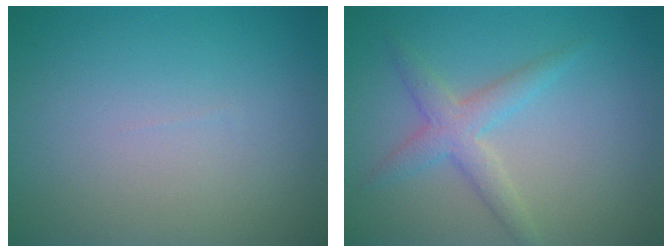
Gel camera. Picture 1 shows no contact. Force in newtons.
{"total": 2.8, "press": 2.8, "slide": 0.0}